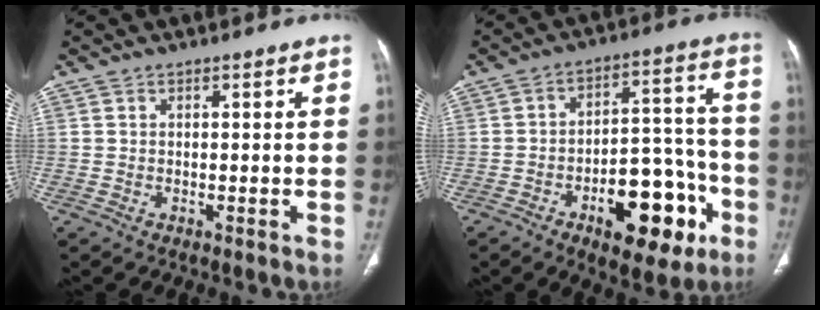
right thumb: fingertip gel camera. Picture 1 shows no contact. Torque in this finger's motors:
{"motor_torque": [0.56, 0.29, 1.24, -1.46, 0.48]}